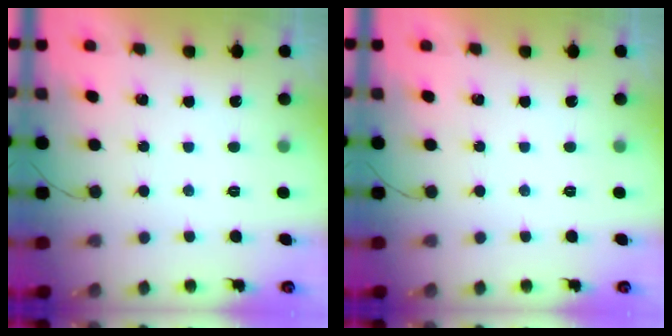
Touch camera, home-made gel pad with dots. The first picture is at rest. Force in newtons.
{"total": 0.0}